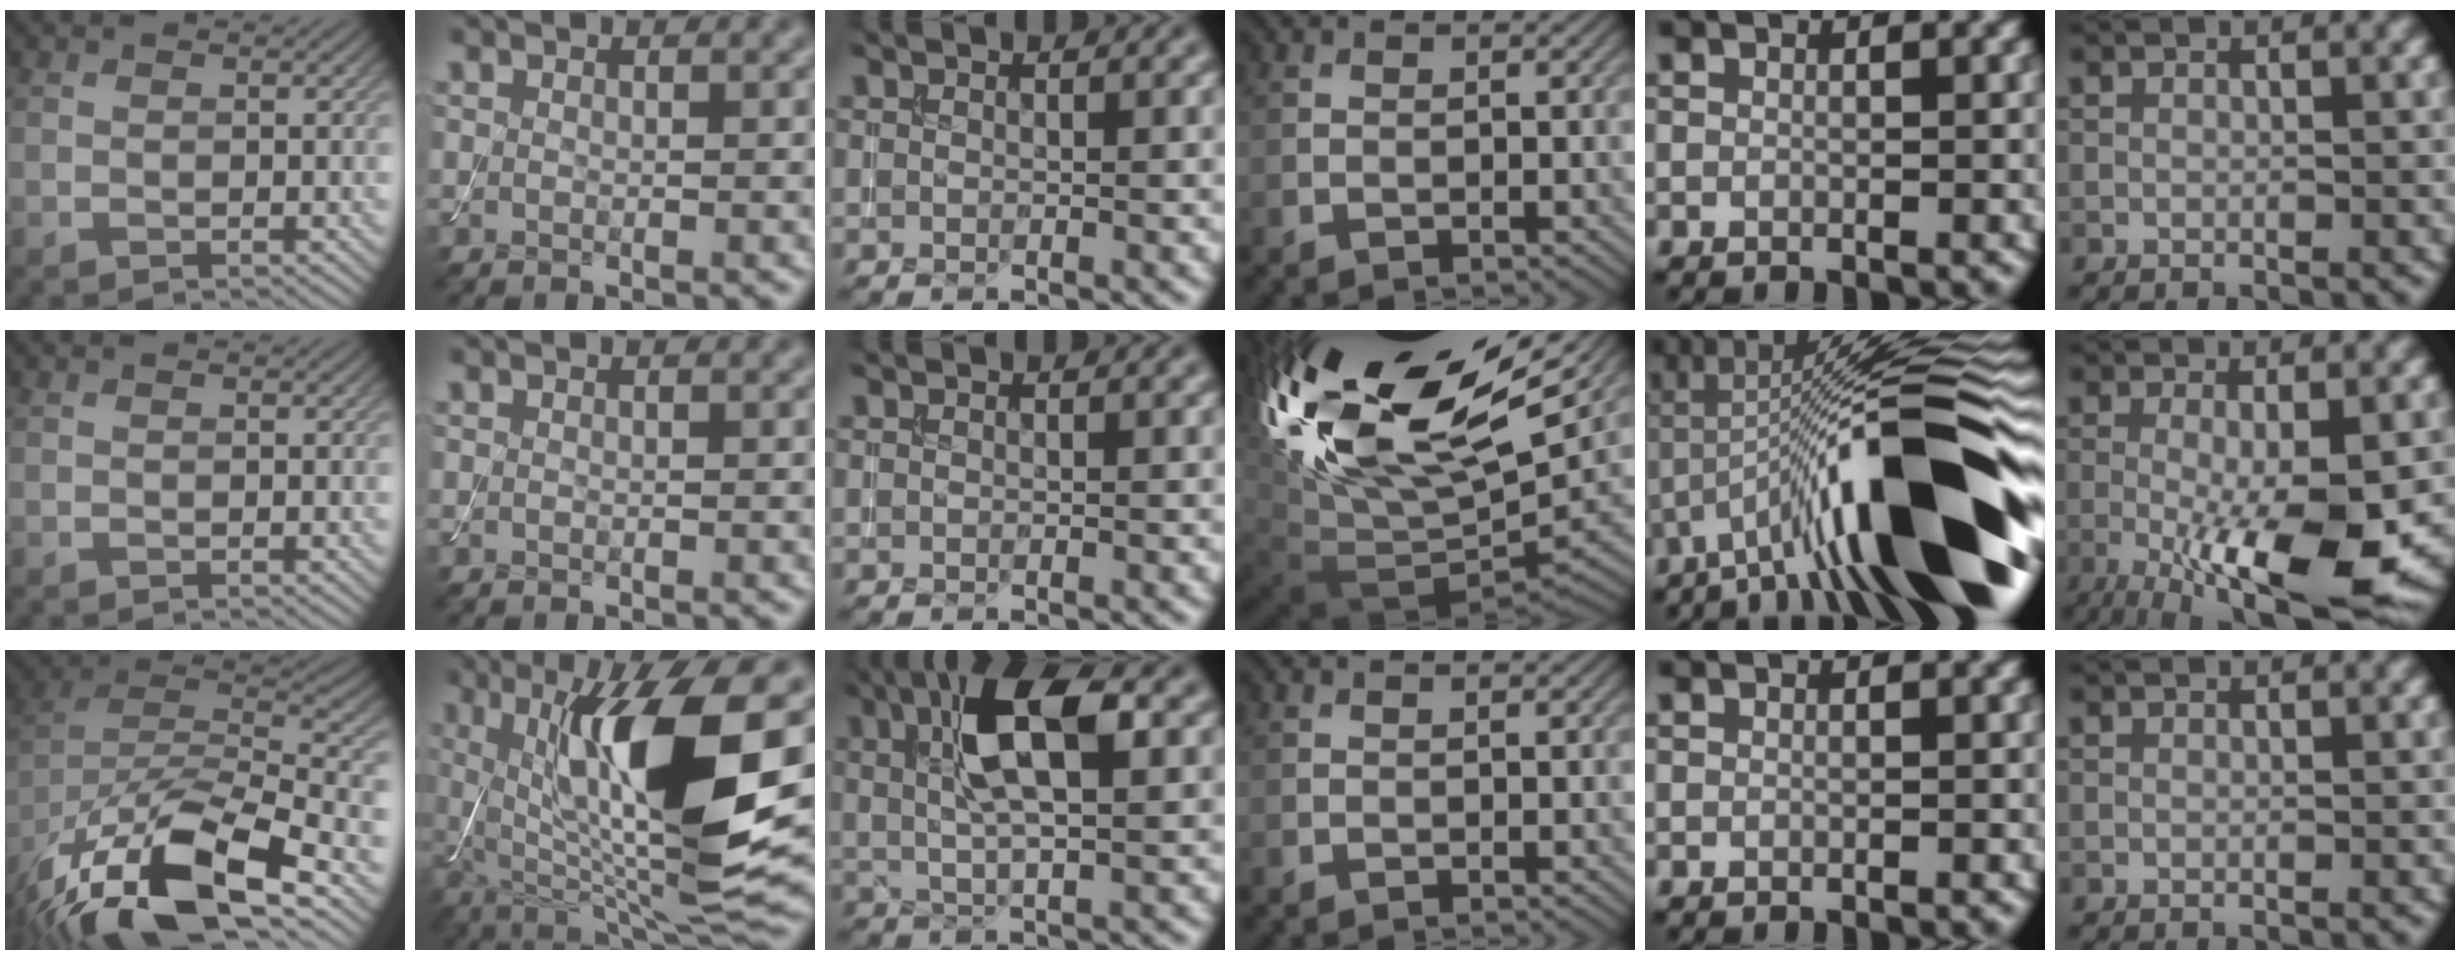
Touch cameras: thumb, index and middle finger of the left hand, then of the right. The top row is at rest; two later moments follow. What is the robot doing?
{"motion": "assemble", "object": "toy tower of hanoi"}